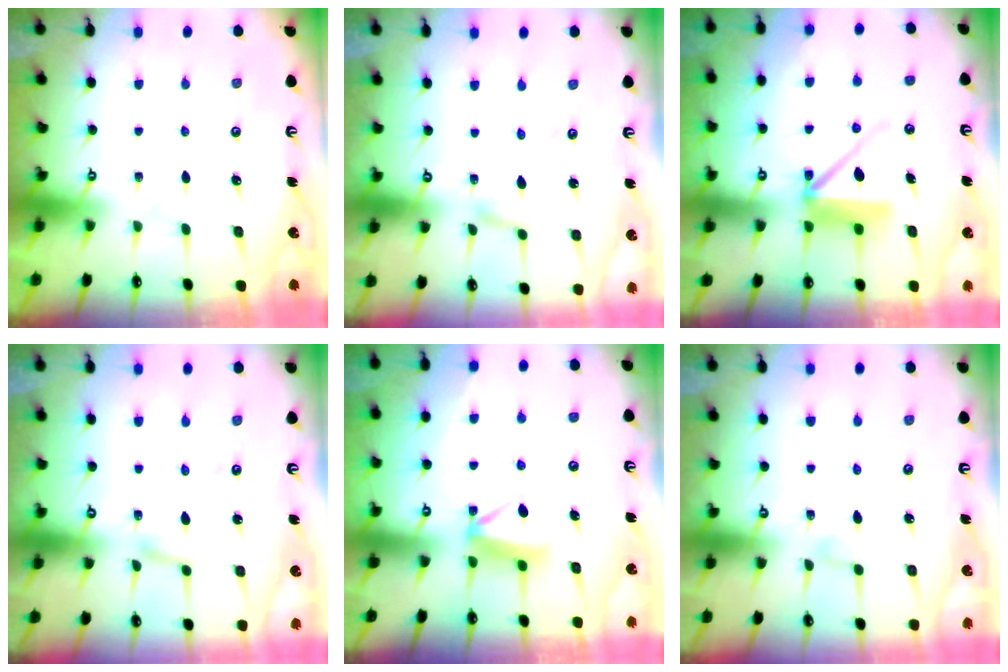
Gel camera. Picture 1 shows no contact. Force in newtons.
{"total": 2.2, "press": 2.2, "slide": 0.3}
{"total": 8.8, "press": 8.8, "slide": 0.9}
{"total": 2.2, "press": 2.2, "slide": 0.3}
{"total": 7.6, "press": 7.5, "slide": 0.9}
{"total": 3.0, "press": 3.0, "slide": 0.4}